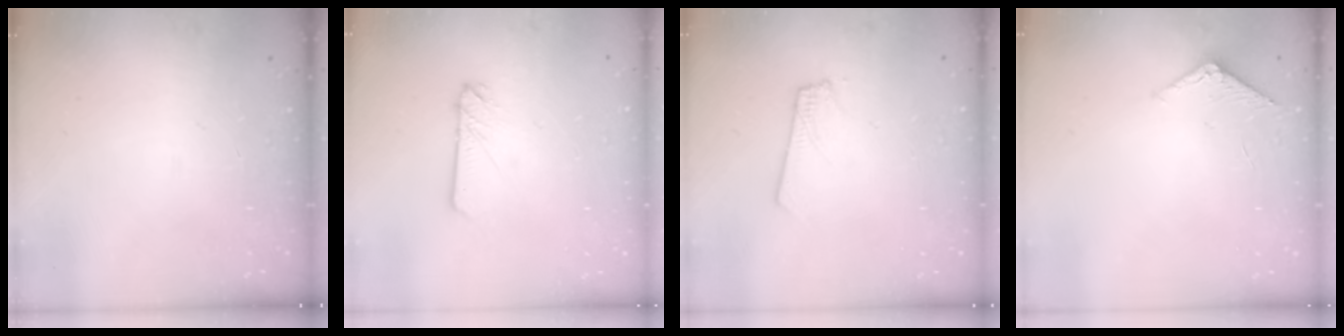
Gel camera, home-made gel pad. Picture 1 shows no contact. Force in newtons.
{"total": 3.0, "press": 3.0, "slide": 0.2}
{"total": 1.8, "press": 1.8, "slide": 0.1}
{"total": 5.0, "press": 4.9, "slide": 0.5}